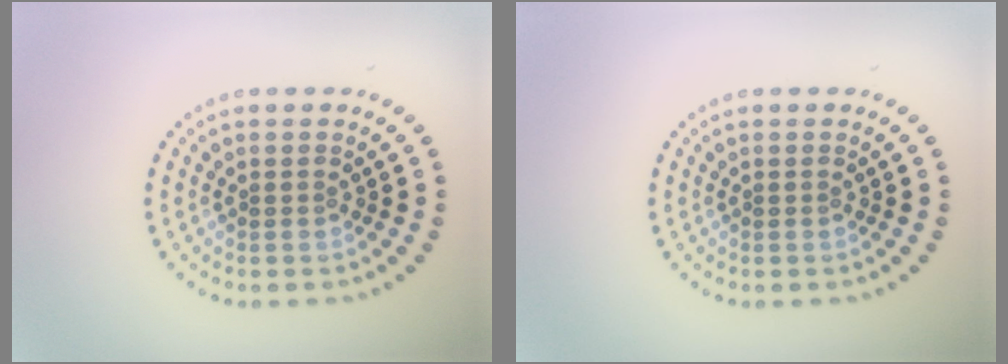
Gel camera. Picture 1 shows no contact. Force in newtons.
{"total": 0.0}